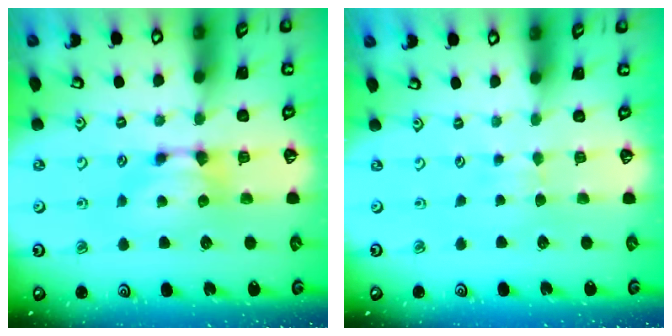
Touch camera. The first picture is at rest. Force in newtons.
{"total": 3.0, "press": 3.0, "slide": 0.4}